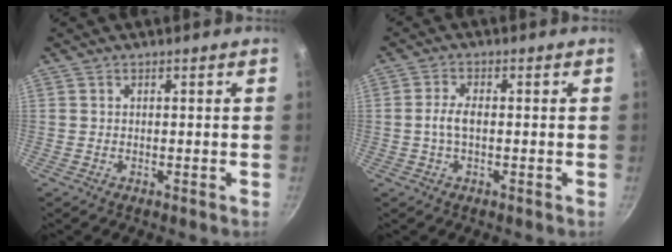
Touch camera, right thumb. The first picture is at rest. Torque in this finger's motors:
{"motor_torque": [0.03, -0.20, 0.97, 0.19, 0.03]}